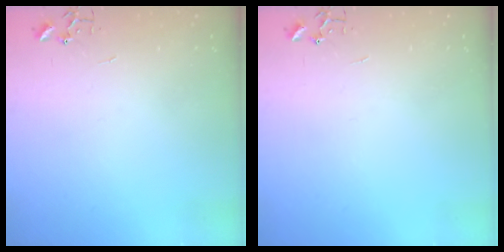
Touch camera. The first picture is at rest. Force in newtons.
{"total": 0.0}